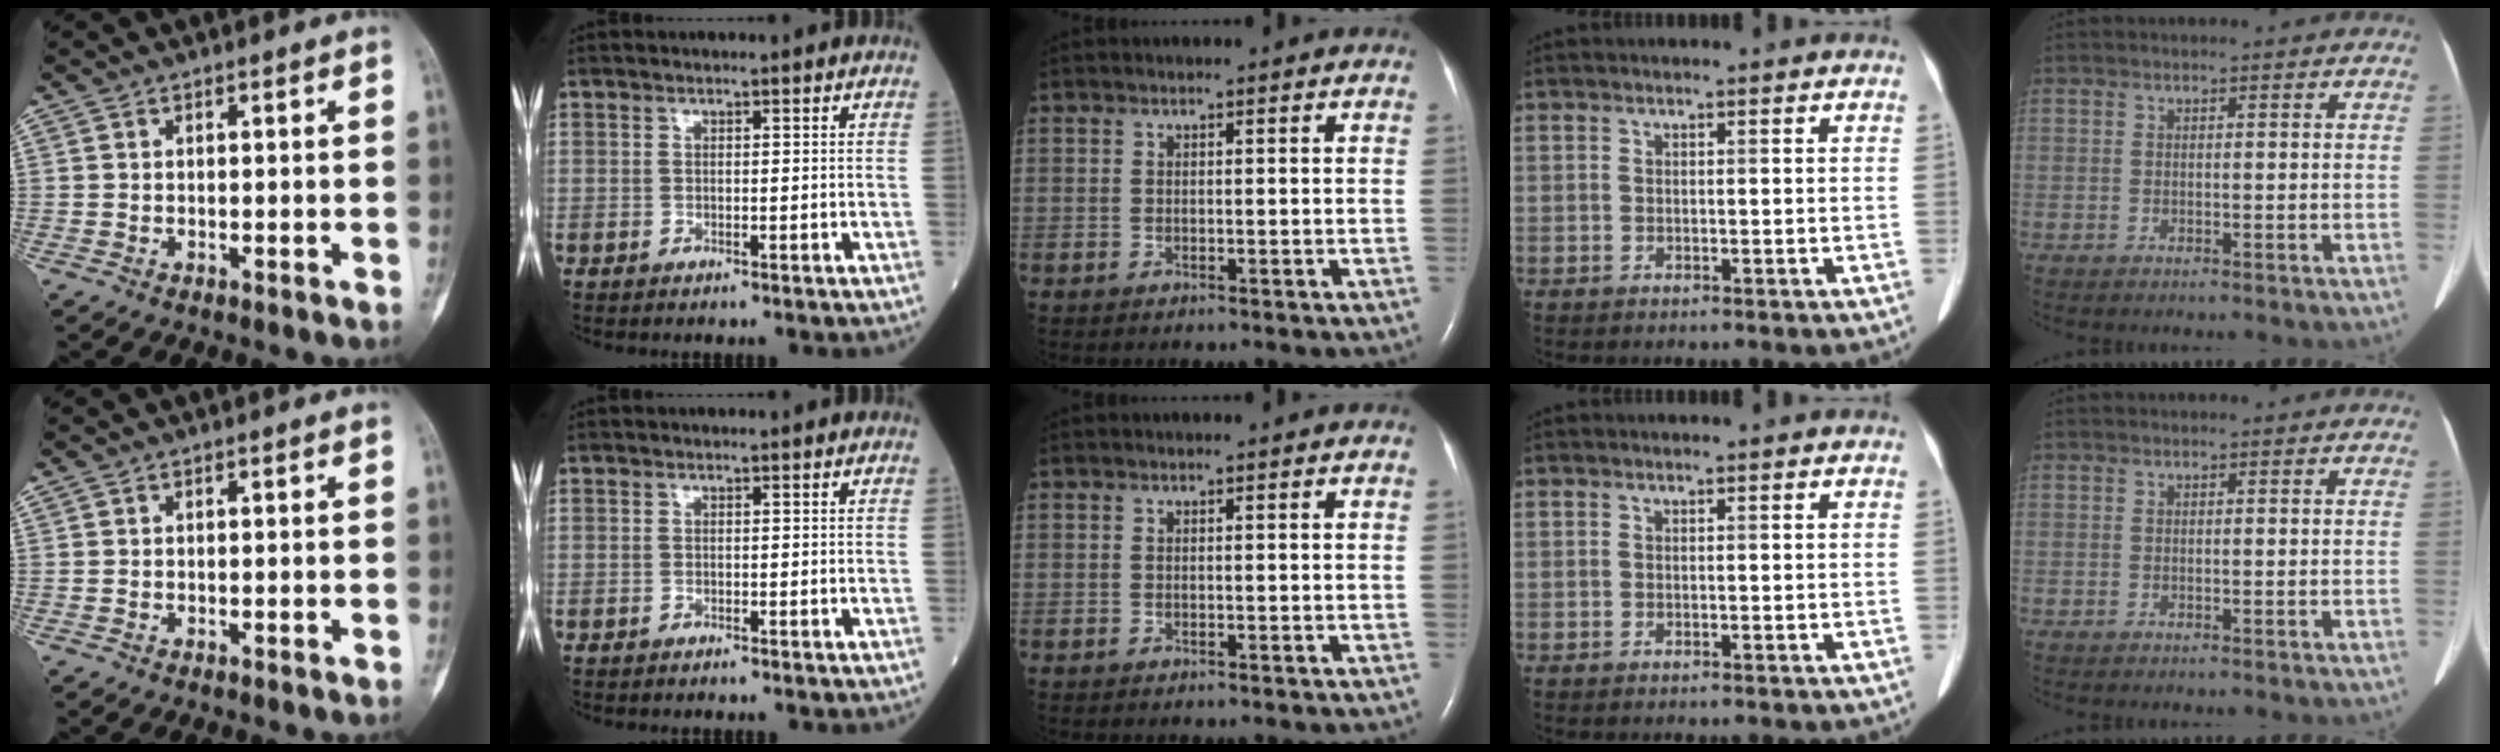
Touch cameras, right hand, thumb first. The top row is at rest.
{}